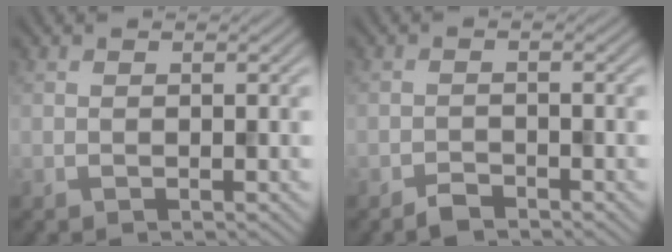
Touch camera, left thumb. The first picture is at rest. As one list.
[{"total": 1.6, "force": [-1.4, 0.5, 0.5], "torque": [-0.008, 0.002, -0.029]}]